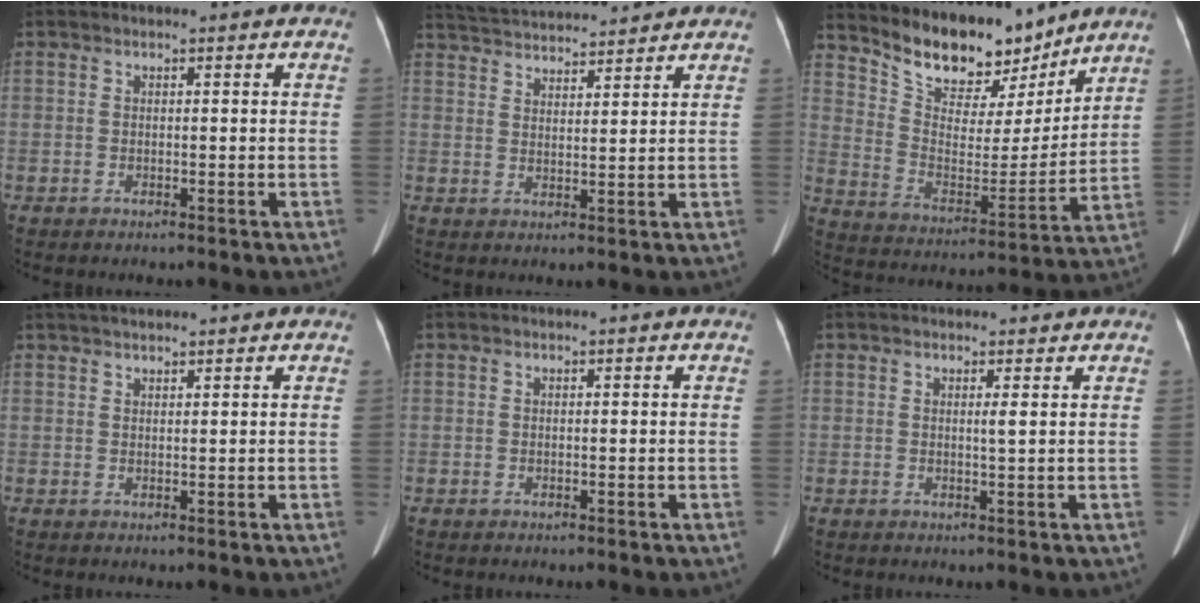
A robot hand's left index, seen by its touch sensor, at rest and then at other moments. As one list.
[{"total": 13.3, "force": [12.5, 1.3, 4.1], "torque": [-0.080, 0.030, 0.194]}, {"total": 14.3, "force": [12.5, 5.1, 4.7], "torque": [-0.085, -0.018, 0.221]}, {"total": 5.4, "force": [4.7, 0.6, 2.5], "torque": [-0.034, 0.024, 0.073]}, {"total": 0.0}, {"total": 1.7, "force": [1.5, 0.0, 0.9], "torque": [-0.011, -0.009, 0.017]}]